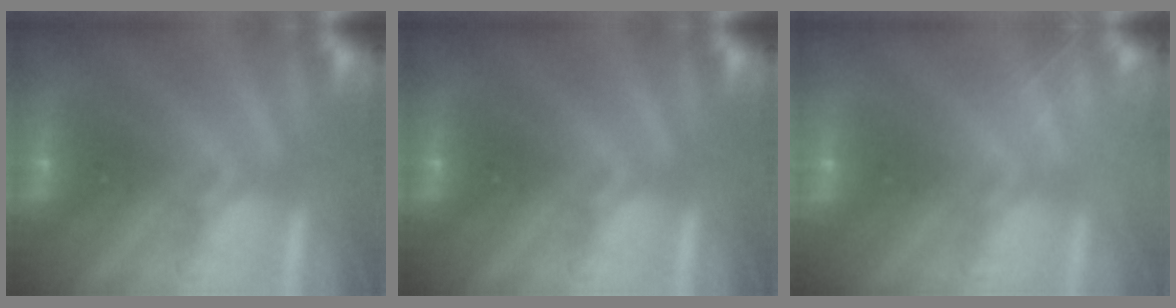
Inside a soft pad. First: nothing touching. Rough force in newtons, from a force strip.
{"total": 0.0}
{"total": 2.0}